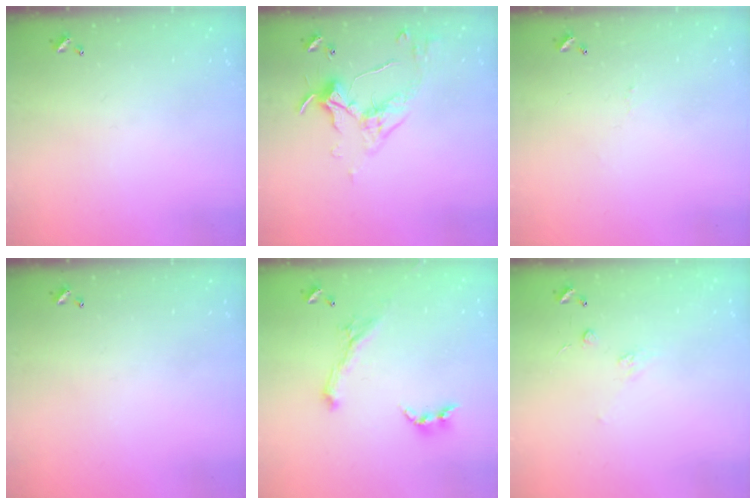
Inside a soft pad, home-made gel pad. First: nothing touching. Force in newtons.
{"total": 5.7, "press": 5.7, "slide": 1.0}
{"total": 1.6, "press": 1.5, "slide": 0.5}
{"total": 0.0}
{"total": 0.8, "press": 0.8, "slide": 0.2}
{"total": 2.5, "press": 2.3, "slide": 1.0}